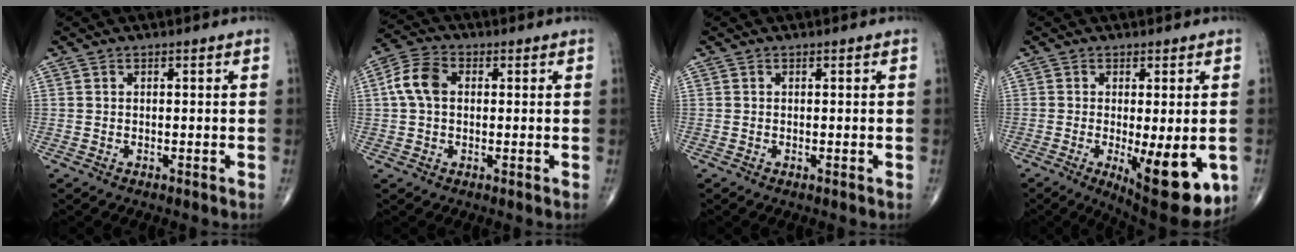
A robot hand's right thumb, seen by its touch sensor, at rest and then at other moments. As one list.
[{"total": 6.9, "force": [0.8, 4.7, 4.9], "torque": [-0.100, 0.020, 0.009]}, {"total": 0.0}, {"total": 14.1, "force": [-3.7, 4.5, 12.8], "torque": [-0.162, -0.025, -0.039]}]